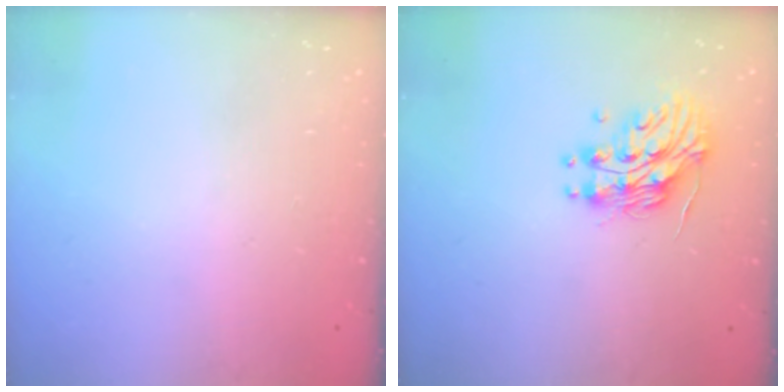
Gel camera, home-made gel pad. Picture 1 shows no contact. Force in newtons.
{"total": 14.0, "press": 13.9, "slide": 0.8}